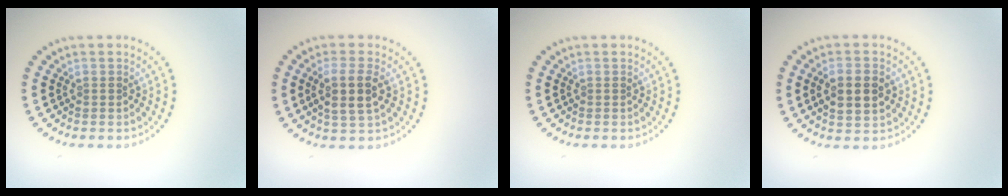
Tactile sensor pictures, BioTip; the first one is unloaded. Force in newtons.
{"total": 3.3, "press": 3.0, "slide": 1.3}
{"total": 0.0}
{"total": 3.6, "press": 3.6, "slide": 0.4}